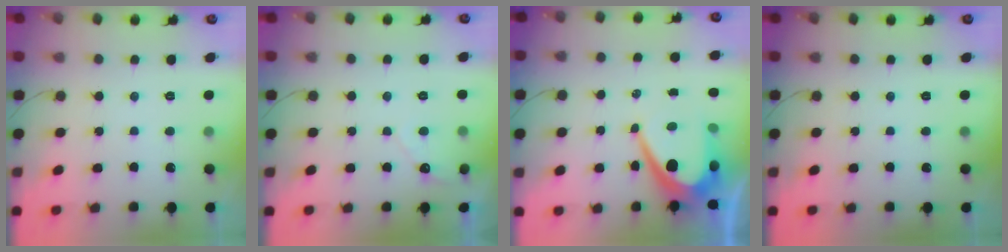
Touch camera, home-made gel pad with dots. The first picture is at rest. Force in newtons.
{"total": 4.0, "press": 4.0, "slide": 0.3}
{"total": 11.8, "press": 11.8, "slide": 0.8}
{"total": 0.0}